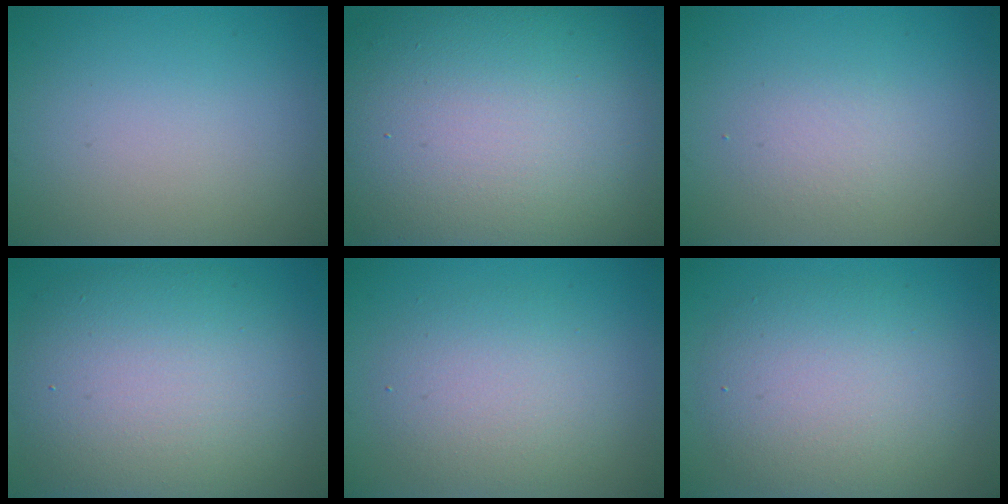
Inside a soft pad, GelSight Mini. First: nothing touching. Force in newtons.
{"total": 19.2, "press": 19.1, "slide": 0.9}
{"total": 1.5, "press": 1.5, "slide": 0.1}
{"total": 10.9, "press": 10.9, "slide": 0.6}
{"total": 4.0, "press": 4.0, "slide": 0.2}
{"total": 6.0, "press": 6.0, "slide": 0.2}